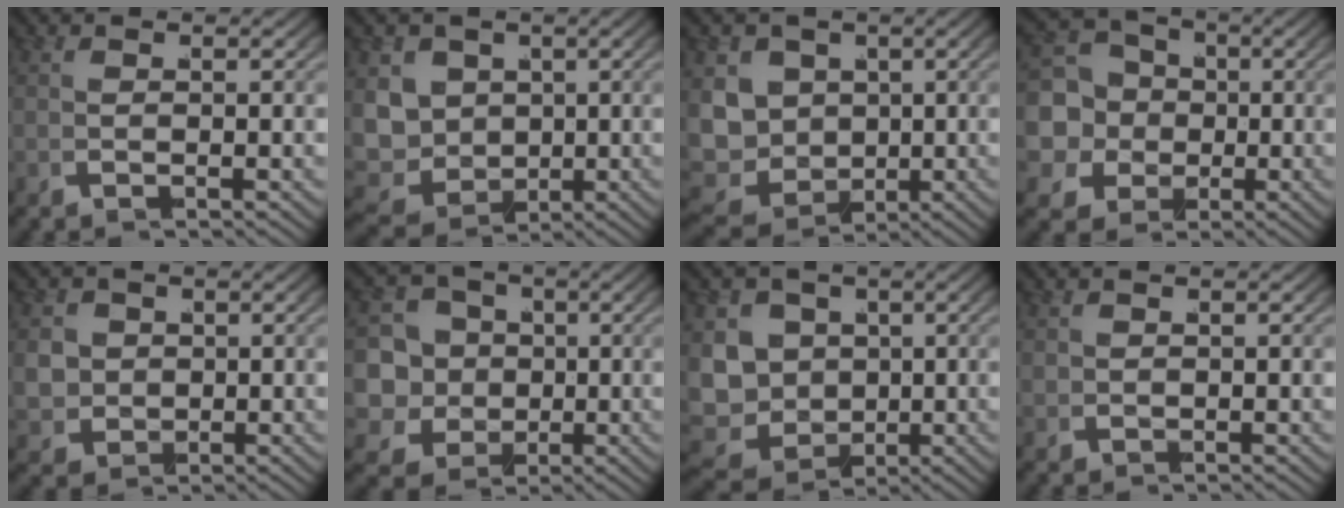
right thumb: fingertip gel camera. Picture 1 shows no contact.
{"total": 10.0, "force": [-2.1, 8.4, 4.9], "torque": [-0.138, -0.065, -0.023]}
{"total": 11.0, "force": [-2.3, 9.4, 5.3], "torque": [-0.145, -0.062, -0.031]}
{"total": 11.5, "force": [-1.8, 10.2, 5.2], "torque": [-0.112, -0.042, -0.037]}
{"total": 5.6, "force": [-0.1, 4.9, 2.6], "torque": [-0.078, -0.037, 0.009]}
{"total": 11.6, "force": [-2.5, 10.1, 5.3], "torque": [-0.119, -0.048, -0.049]}
{"total": 11.9, "force": [-2.6, 10.2, 5.6], "torque": [-0.148, -0.058, -0.040]}
{"total": 0.6, "force": [0.4, 0.4, 0.2], "torque": [-0.006, -0.003, 0.011]}